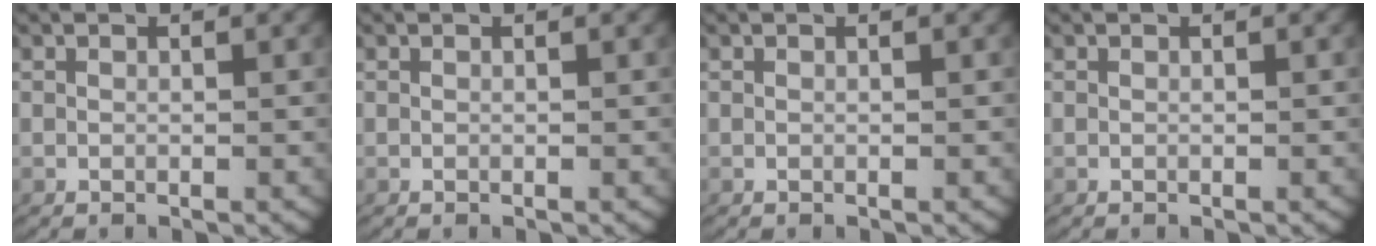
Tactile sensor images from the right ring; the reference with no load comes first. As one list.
[{"total": 0.0}, {"total": 0.0}, {"total": 0.0}]